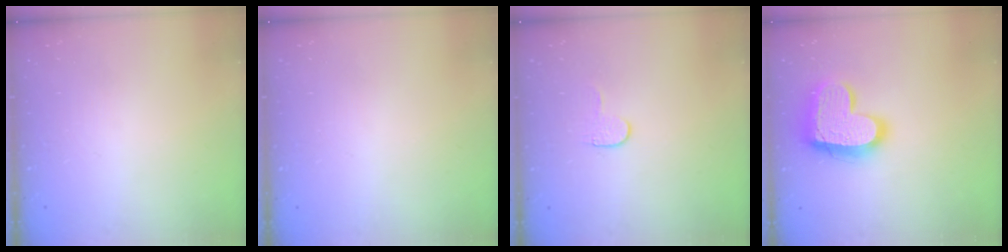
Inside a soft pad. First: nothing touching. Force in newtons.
{"total": 0.6, "press": 0.6, "slide": 0.2}
{"total": 3.6, "press": 3.6, "slide": 0.4}
{"total": 17.5, "press": 17.4, "slide": 1.3}